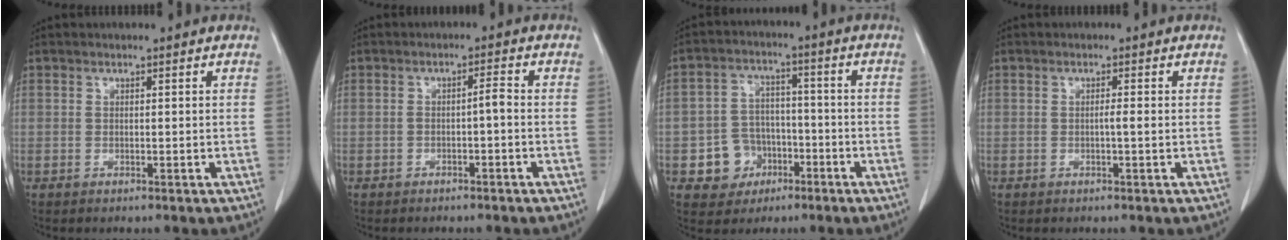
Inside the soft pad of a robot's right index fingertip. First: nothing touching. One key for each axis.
{"total": 1.8, "fx": -0.6, "fy": 0.2, "fz": 1.7, "tx": -0.024, "ty": 0.004, "tz": -0.012}
{"total": 7.3, "fx": -3.0, "fy": 6.5, "fz": 1.7, "tx": -0.028, "ty": 0.016, "tz": -0.040}
{"total": 1.1, "fx": -0.2, "fy": -0.2, "fz": 1.0, "tx": -0.017, "ty": 0.000, "tz": -0.004}